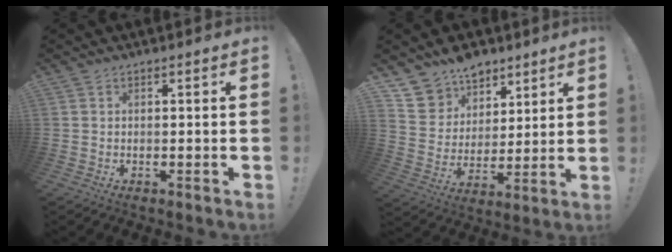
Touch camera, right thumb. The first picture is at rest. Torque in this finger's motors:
{"motor_torque": [-0.52, 0.53, 0.08, 0.08, 0.00]}